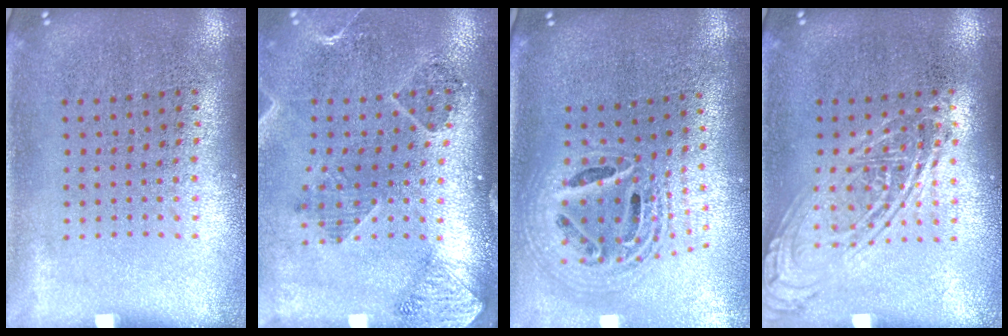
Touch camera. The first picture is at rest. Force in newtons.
{"total": 1.5, "press": 1.5, "slide": 0.3}
{"total": 2.3, "press": 1.8, "slide": 1.4}
{"total": 2.5, "press": 2.4, "slide": 0.3}